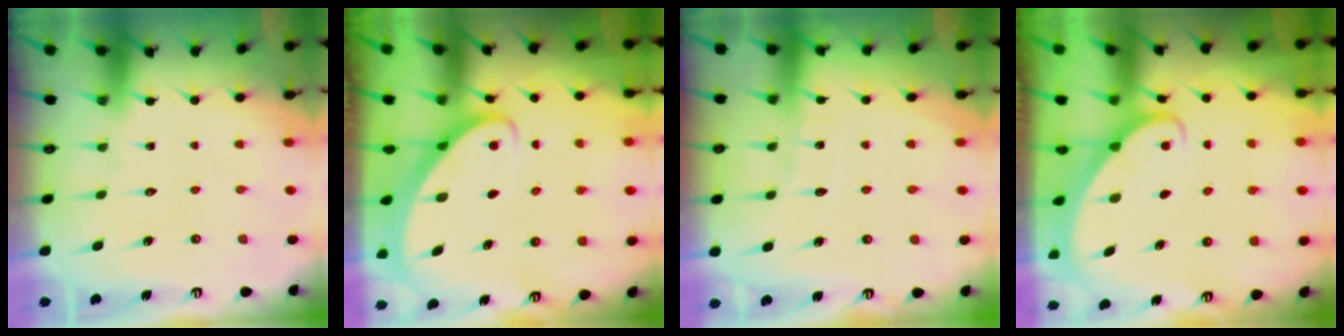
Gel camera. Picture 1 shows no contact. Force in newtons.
{"total": 2.4, "press": 2.3, "slide": 0.3}
{"total": 3.1, "press": 3.1, "slide": 0.4}
{"total": 1.8, "press": 1.8, "slide": 0.0}